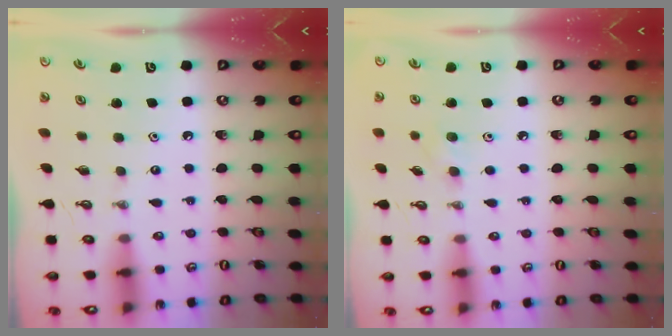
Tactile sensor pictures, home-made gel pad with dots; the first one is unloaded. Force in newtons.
{"total": 6.2, "press": 5.8, "slide": 2.3}